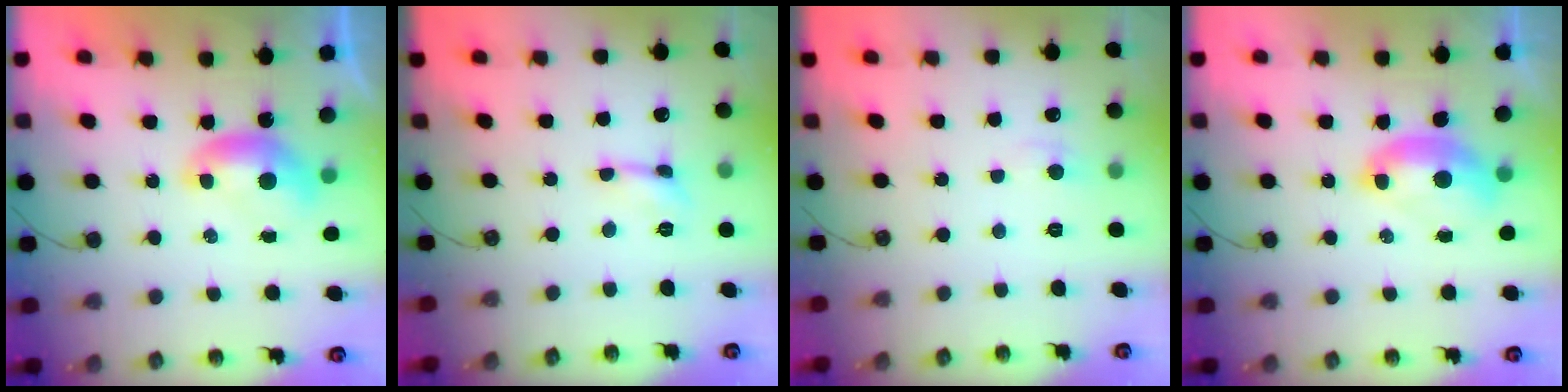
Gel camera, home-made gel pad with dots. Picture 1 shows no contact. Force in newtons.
{"total": 0.8, "press": 0.8, "slide": 0.2}
{"total": 0.6, "press": 0.3, "slide": 0.5}
{"total": 2.7, "press": 2.6, "slide": 0.6}